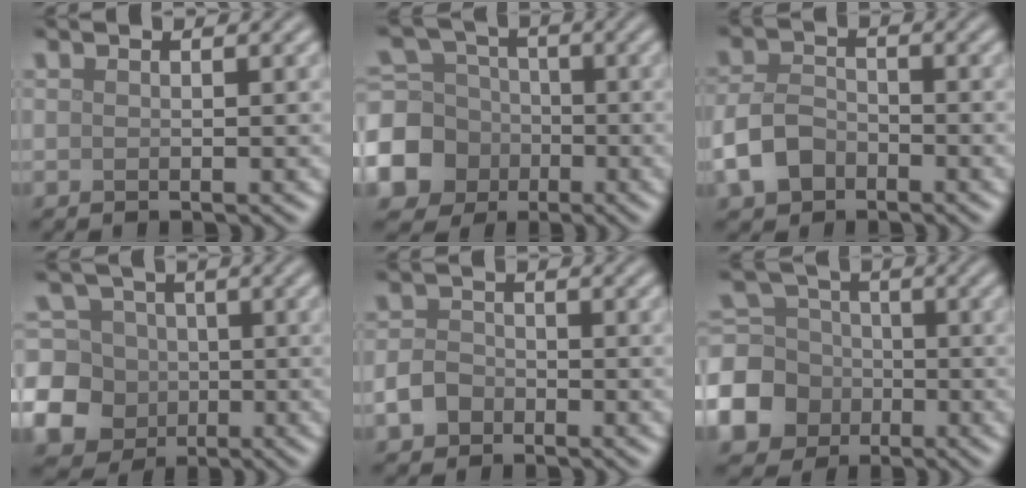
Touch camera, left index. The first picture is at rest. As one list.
[{"total": 9.1, "force": [-3.2, 8.1, 2.7], "torque": [-0.067, -0.017, -0.089]}, {"total": 4.2, "force": [-2.2, 2.8, 2.2], "torque": [-0.047, -0.001, -0.050]}, {"total": 16.8, "force": [-4.2, 15.8, 4.0], "torque": [-0.125, -0.023, -0.100]}, {"total": 2.5, "force": [-1.3, 1.8, 1.1], "torque": [-0.018, 0.002, -0.030]}, {"total": 9.2, "force": [-3.4, 8.0, 3.0], "torque": [-0.072, -0.016, -0.090]}]